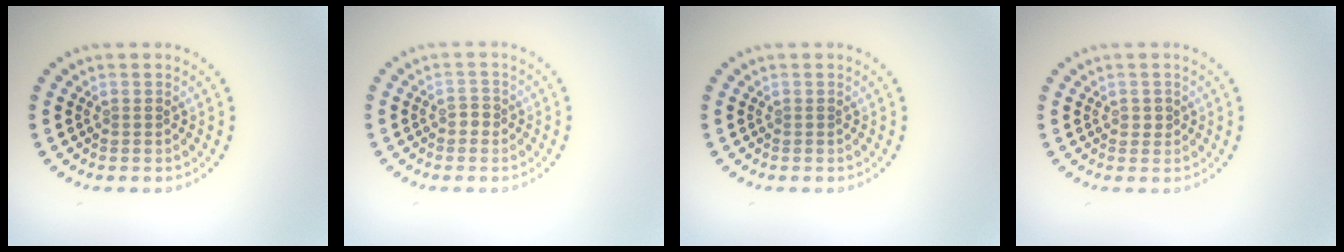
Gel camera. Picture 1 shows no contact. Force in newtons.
{"total": 1.0, "press": 1.0, "slide": 0.2}
{"total": 0.0}
{"total": 0.9, "press": 0.9, "slide": 0.2}